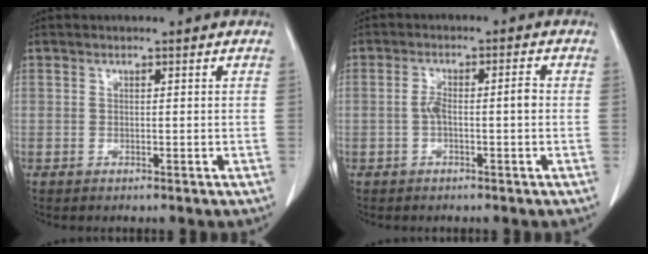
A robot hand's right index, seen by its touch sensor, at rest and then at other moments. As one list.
[{"total": 3.7, "force": [-0.6, 0.8, 3.6], "torque": [-0.065, 0.012, -0.007]}]